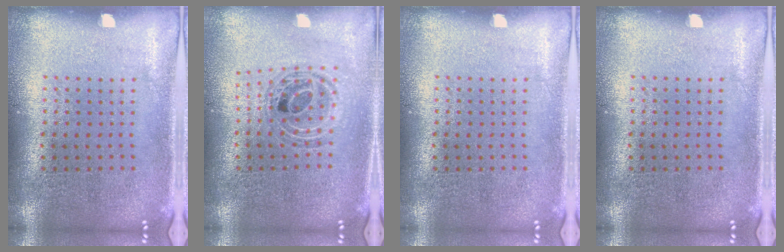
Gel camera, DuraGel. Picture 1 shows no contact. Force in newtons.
{"total": 0.8, "press": 0.8, "slide": 0.2}
{"total": 0.0}
{"total": 0.0}